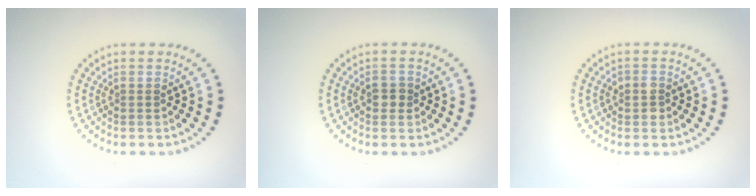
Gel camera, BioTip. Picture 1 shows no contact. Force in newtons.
{"total": 1.3, "press": 1.3, "slide": 0.2}
{"total": 1.5, "press": 1.5, "slide": 0.3}